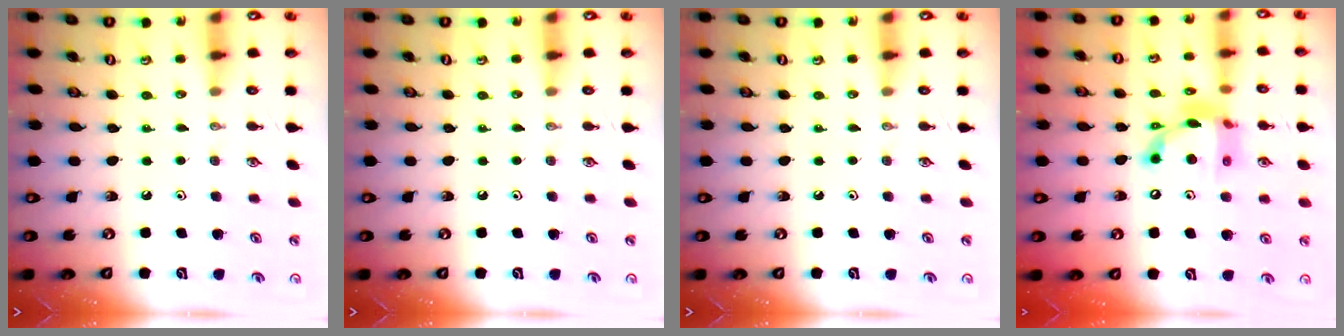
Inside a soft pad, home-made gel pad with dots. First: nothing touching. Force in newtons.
{"total": 0.0}
{"total": 0.0}
{"total": 13.7, "press": 13.7, "slide": 0.5}